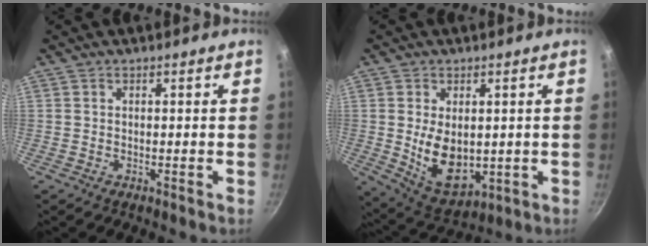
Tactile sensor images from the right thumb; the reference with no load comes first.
{"total": 10.9, "force": [0.2, 7.1, 8.3], "torque": [-0.125, -0.020, 0.029]}